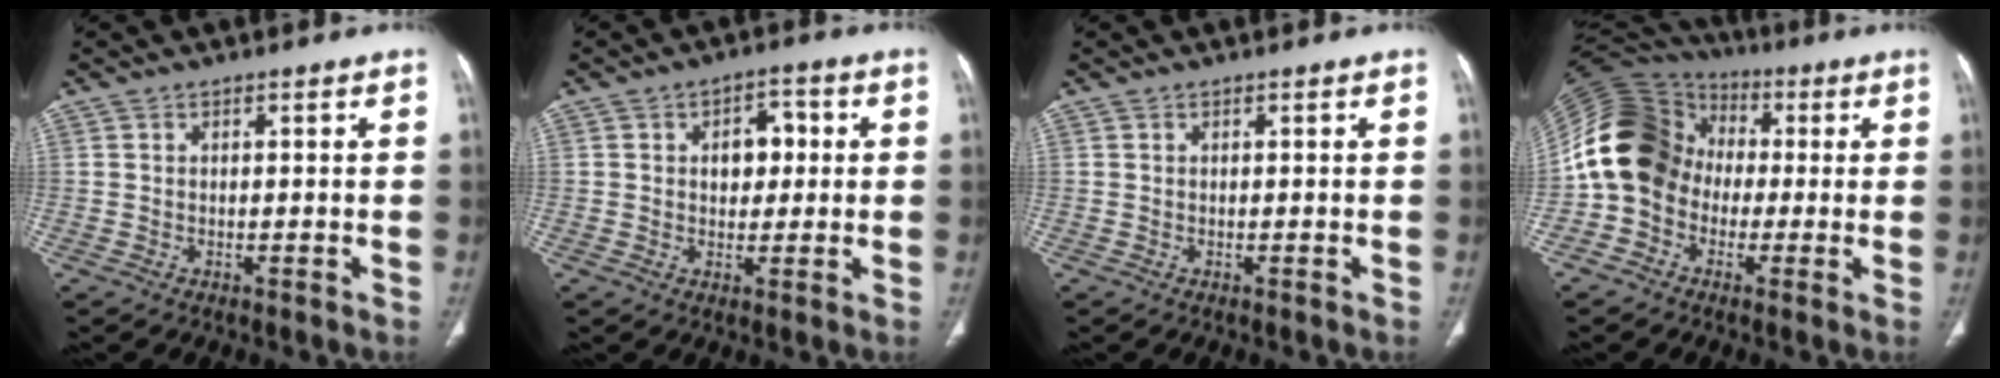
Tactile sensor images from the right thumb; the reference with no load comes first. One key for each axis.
{"total": 6.0, "fx": 0.9, "fy": 4.1, "fz": 4.2, "tx": -0.032, "ty": 0.011, "tz": 0.011}
{"total": 0.0}
{"total": 15.7, "fx": -1.2, "fy": 13.2, "fz": 8.5, "tx": -0.158, "ty": 0.044, "tz": -0.038}